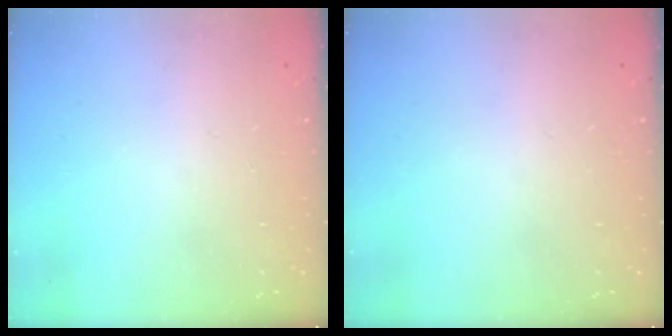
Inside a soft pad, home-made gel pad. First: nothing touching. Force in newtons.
{"total": 0.0}